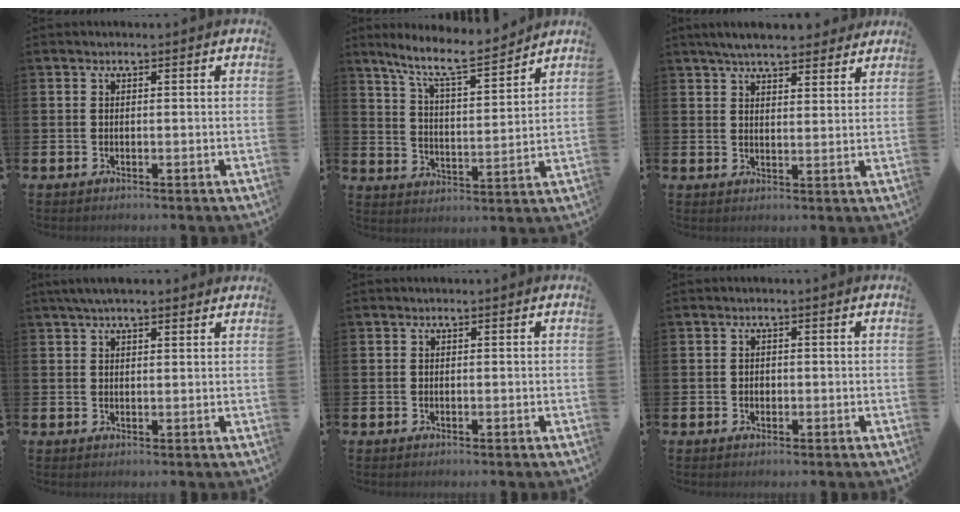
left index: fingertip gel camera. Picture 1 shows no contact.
{"total": 8.9, "force": [7.9, 0.9, 3.9], "torque": [-0.099, -0.047, 0.137]}
{"total": 5.9, "force": [5.6, 1.0, 1.5], "torque": [-0.043, -0.017, 0.104]}
{"total": 3.3, "force": [2.7, 0.8, 1.7], "torque": [-0.036, 0.000, 0.050]}
{"total": 0.0}
{"total": 0.7, "force": [0.0, 0.7, 0.3], "torque": [-0.006, 0.006, -0.002]}